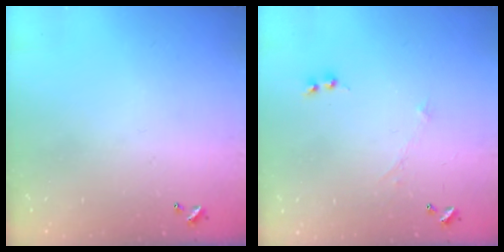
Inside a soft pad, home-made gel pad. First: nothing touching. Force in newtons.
{"total": 0.0}